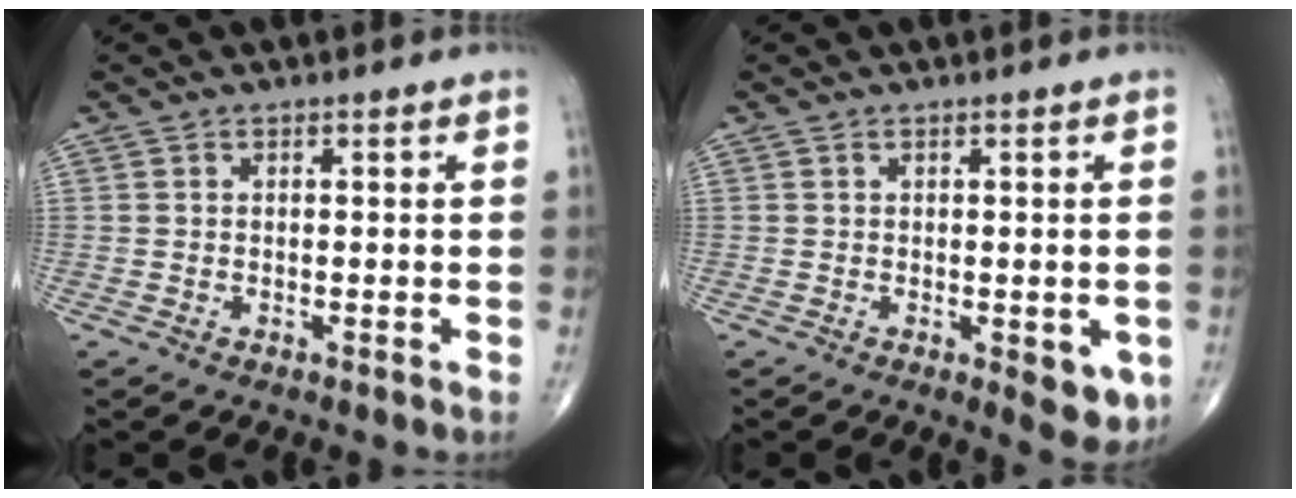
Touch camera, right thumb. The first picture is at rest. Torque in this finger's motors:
{"motor_torque": [0.82, 1.17, -0.09, -0.07, 0.16]}